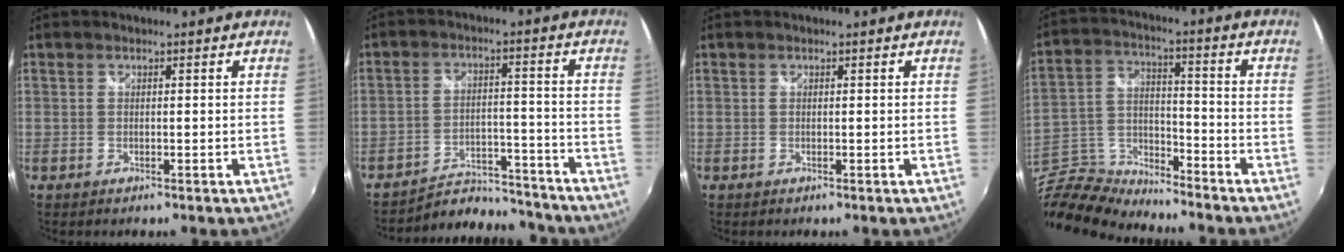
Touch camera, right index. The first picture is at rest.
{"total": 13.2, "force": [-12.6, 3.2, 2.2], "torque": [-0.048, 0.021, -0.178]}
{"total": 0.0}
{"total": 17.0, "force": [-15.0, 5.2, 6.0], "torque": [-0.161, -0.012, -0.286]}